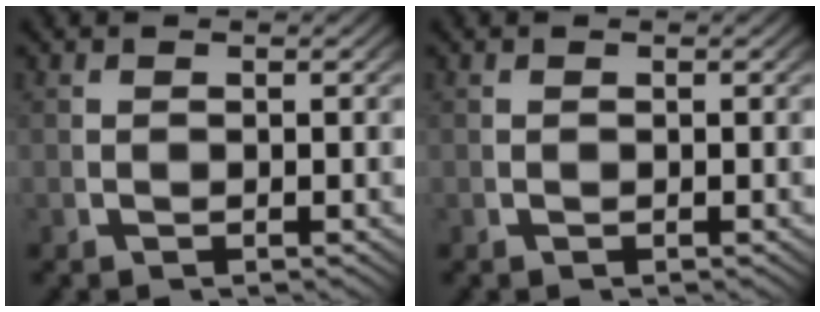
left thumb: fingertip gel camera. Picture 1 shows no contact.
{"total": 0.0}